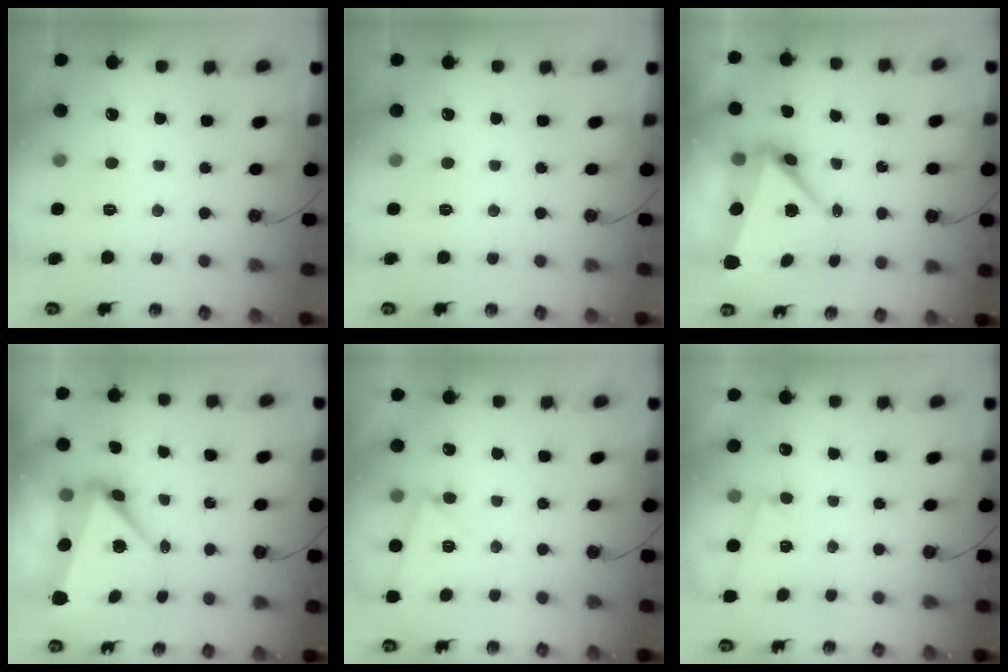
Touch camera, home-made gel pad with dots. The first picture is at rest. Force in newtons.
{"total": 0.0}
{"total": 7.6, "press": 7.4, "slide": 1.7}
{"total": 7.7, "press": 7.5, "slide": 1.8}
{"total": 3.9, "press": 3.8, "slide": 0.7}
{"total": 2.5, "press": 1.5, "slide": 2.0}